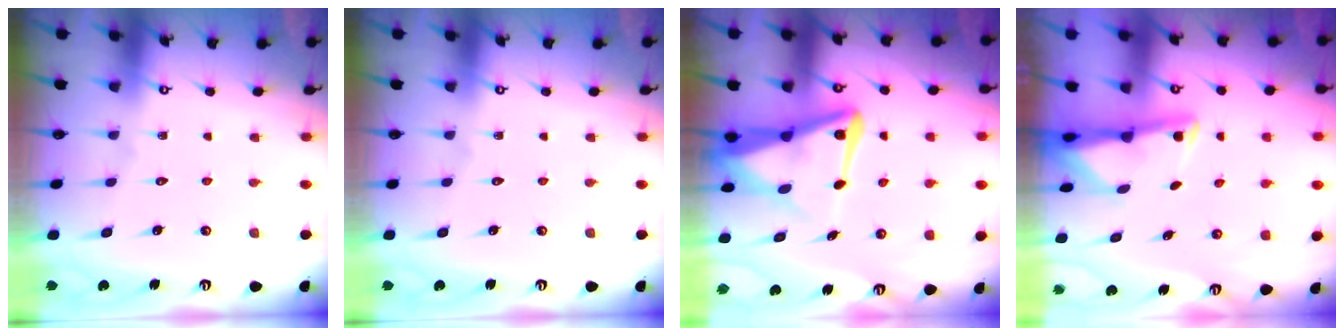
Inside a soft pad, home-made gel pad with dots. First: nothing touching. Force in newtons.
{"total": 0.0}
{"total": 11.9, "press": 11.8, "slide": 1.3}
{"total": 2.8, "press": 2.7, "slide": 0.7}